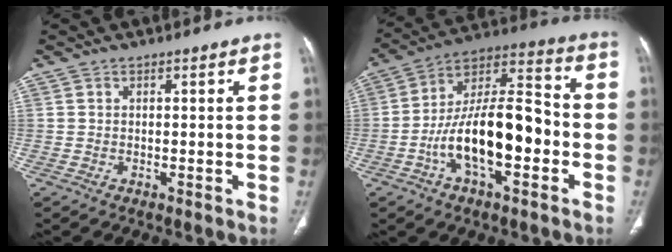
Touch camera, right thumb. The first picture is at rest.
{"total": 19.3, "force": [-4.9, 8.6, 16.5], "torque": [-0.271, 0.047, -0.086]}